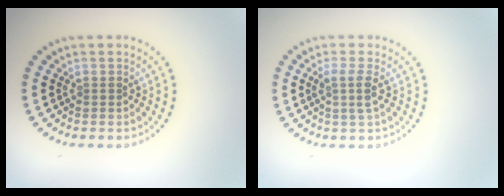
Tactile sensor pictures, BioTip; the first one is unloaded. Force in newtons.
{"total": 1.9, "press": 1.6, "slide": 1.1}